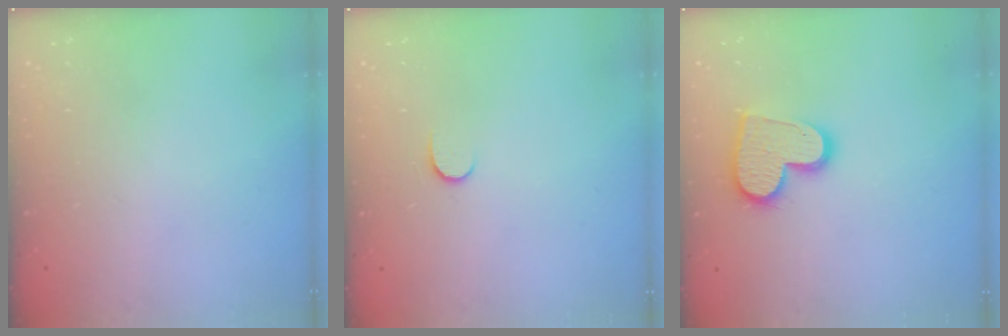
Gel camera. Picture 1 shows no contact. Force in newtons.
{"total": 3.9, "press": 3.9, "slide": 0.4}
{"total": 14.6, "press": 14.6, "slide": 1.2}